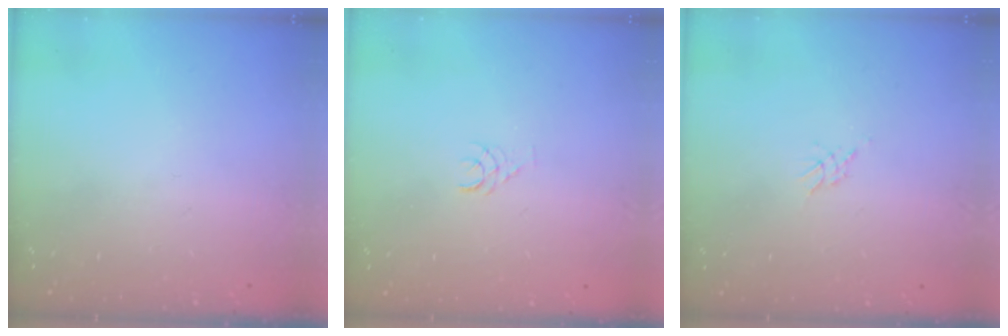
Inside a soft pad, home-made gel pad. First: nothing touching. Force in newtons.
{"total": 3.5, "press": 3.5, "slide": 0.3}
{"total": 2.1, "press": 2.1, "slide": 0.5}